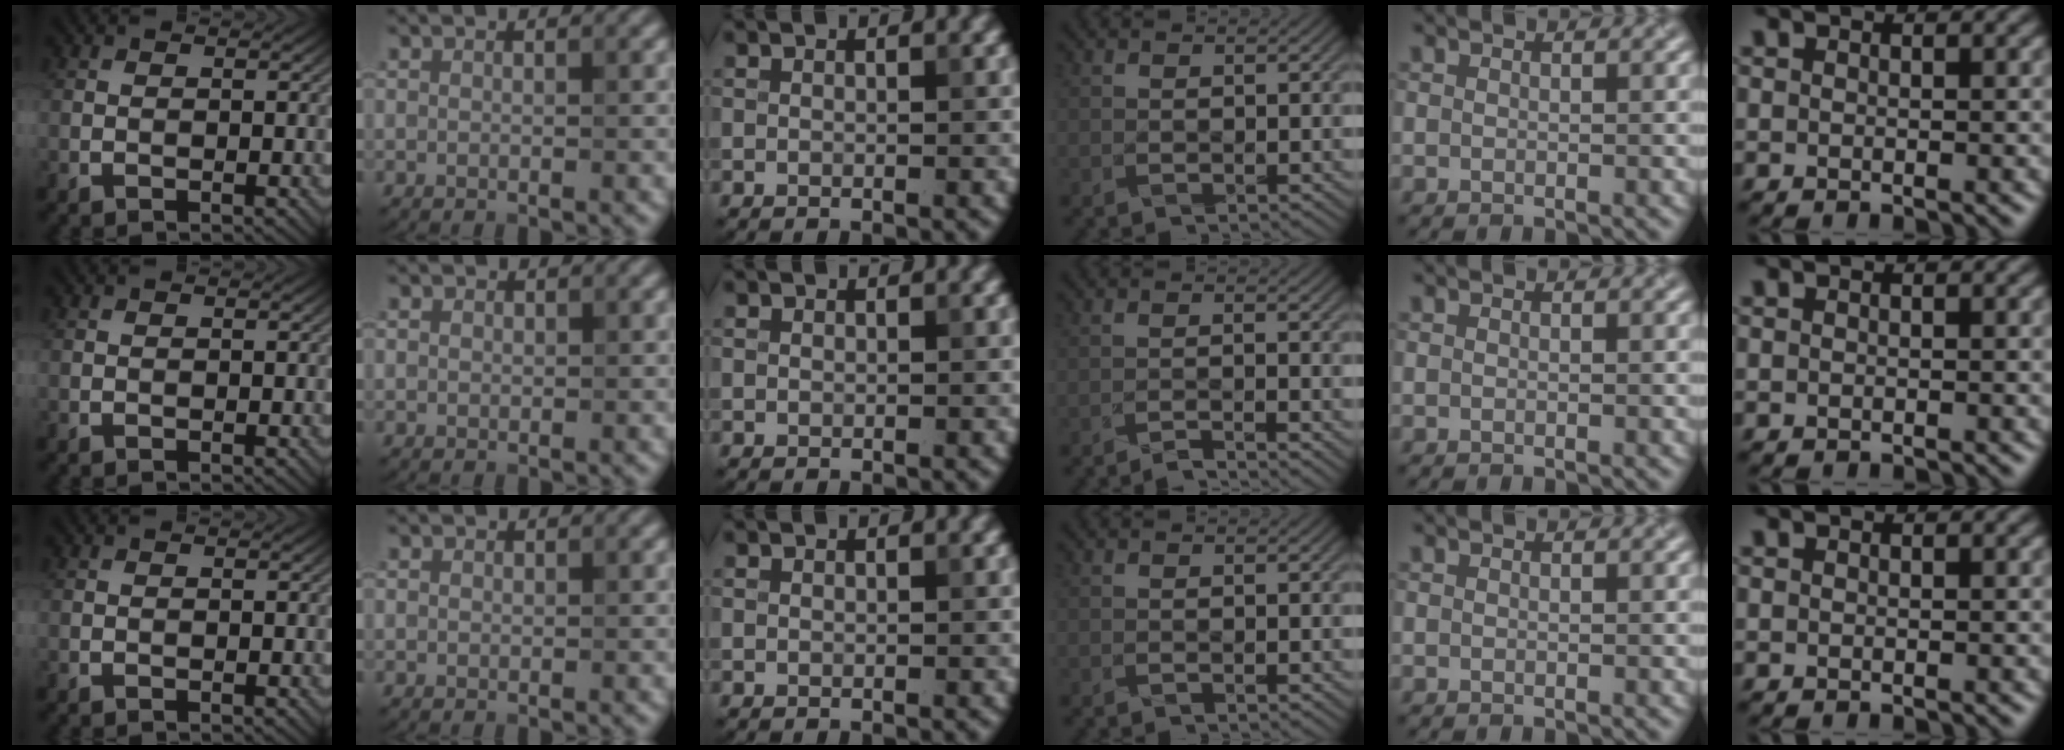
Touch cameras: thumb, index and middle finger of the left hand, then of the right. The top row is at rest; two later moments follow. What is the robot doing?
{"motion": "fold", "object": "apron"}